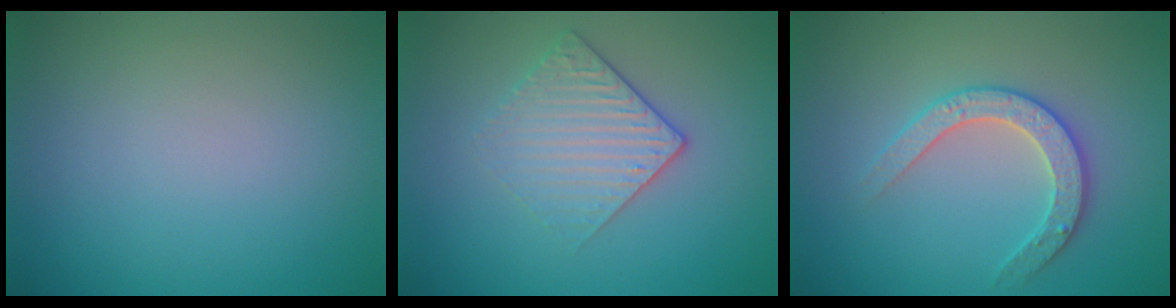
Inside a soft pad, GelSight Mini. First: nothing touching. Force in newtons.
{"total": 3.0, "press": 2.7, "slide": 1.3}
{"total": 2.8, "press": 2.8, "slide": 0.3}